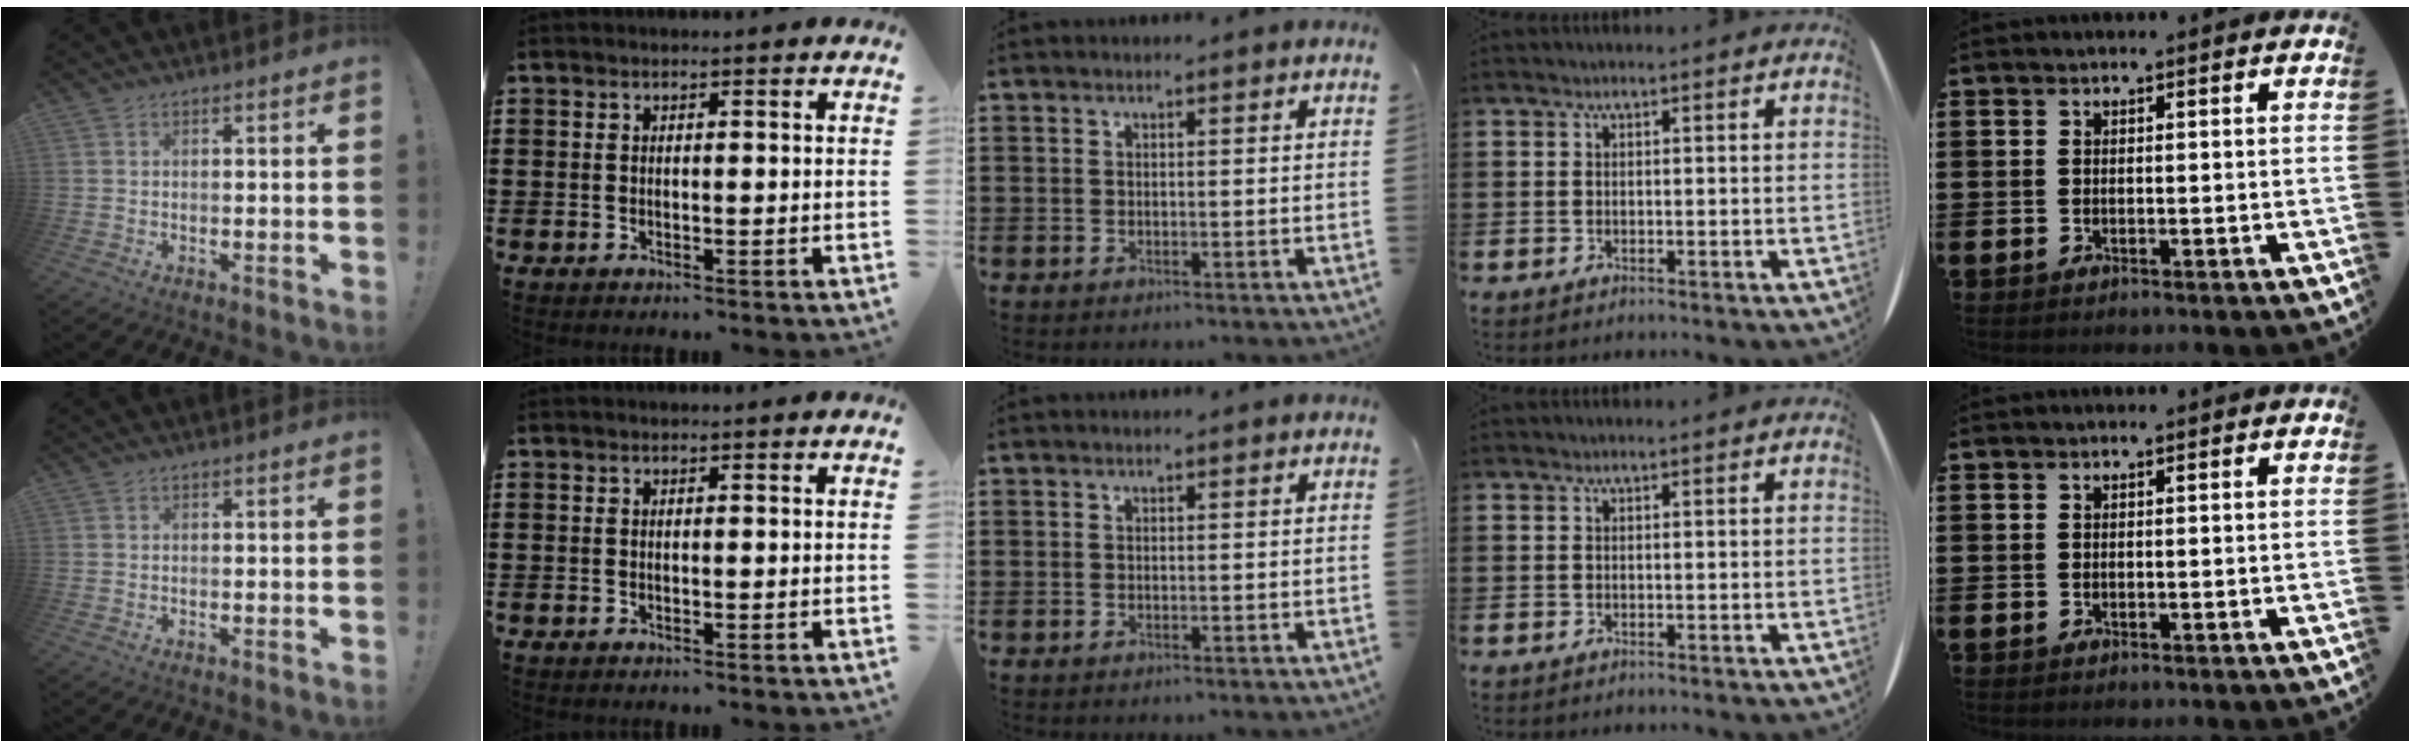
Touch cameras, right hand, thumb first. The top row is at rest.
{}